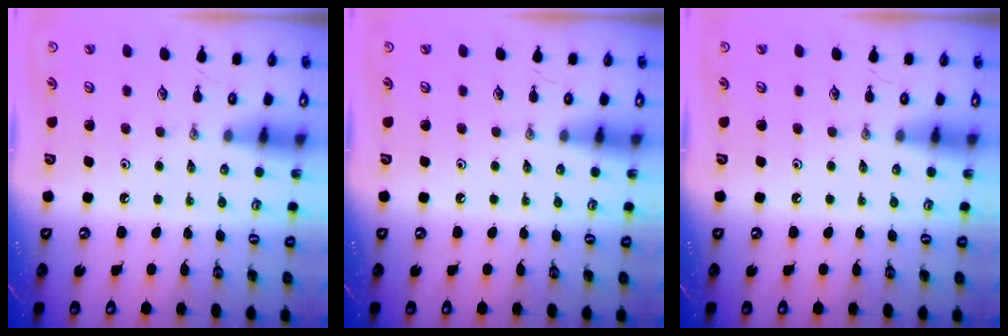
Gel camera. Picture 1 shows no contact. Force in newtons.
{"total": 0.0}
{"total": 0.0}